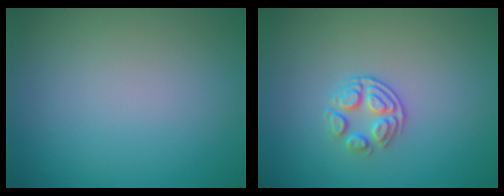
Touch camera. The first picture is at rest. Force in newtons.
{"total": 2.4, "press": 1.8, "slide": 1.6}